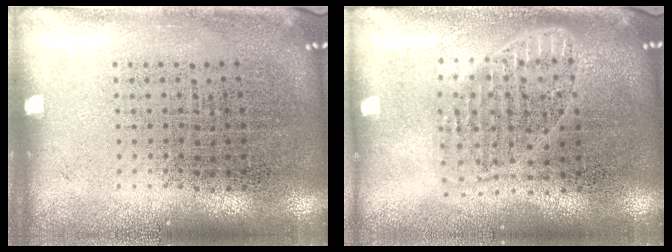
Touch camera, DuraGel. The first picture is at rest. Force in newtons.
{"total": 1.7, "press": 1.4, "slide": 0.9}